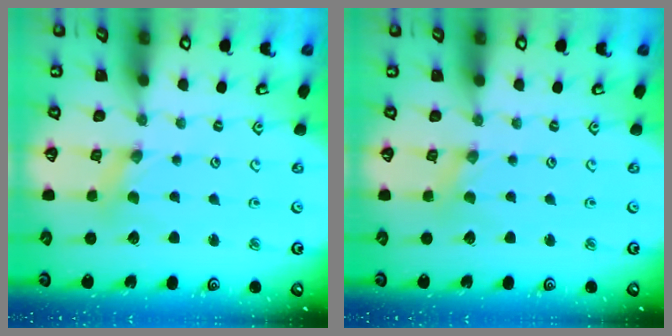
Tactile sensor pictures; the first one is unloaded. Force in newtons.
{"total": 0.0}